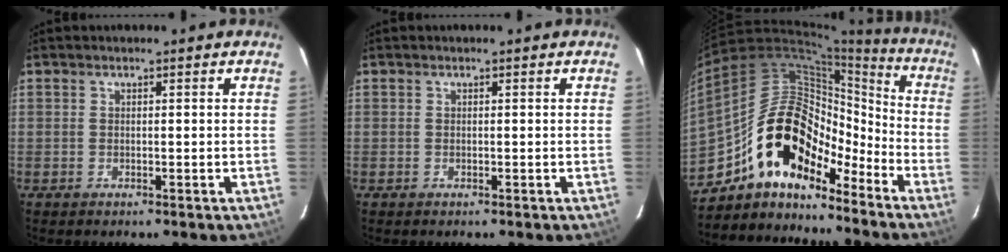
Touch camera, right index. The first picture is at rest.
{"total": 0.0}
{"total": 17.9, "force": [-12.6, 8.9, 9.2], "torque": [-0.153, 0.029, -0.221]}